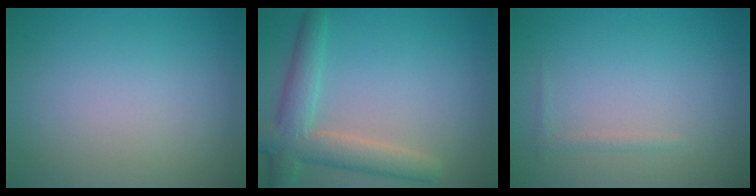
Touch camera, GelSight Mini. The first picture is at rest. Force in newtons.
{"total": 4.9, "press": 4.9, "slide": 0.3}
{"total": 0.7, "press": 0.7, "slide": 0.0}